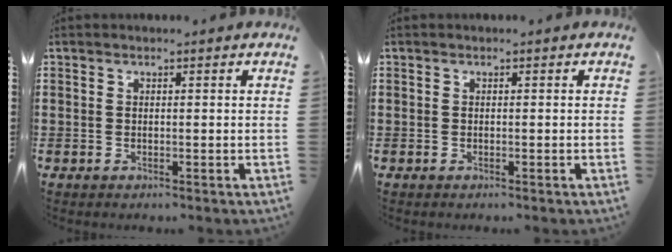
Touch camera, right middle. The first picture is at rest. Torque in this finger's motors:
{"motor_torque": [0.04, 0.07, 0.00, 0.00]}